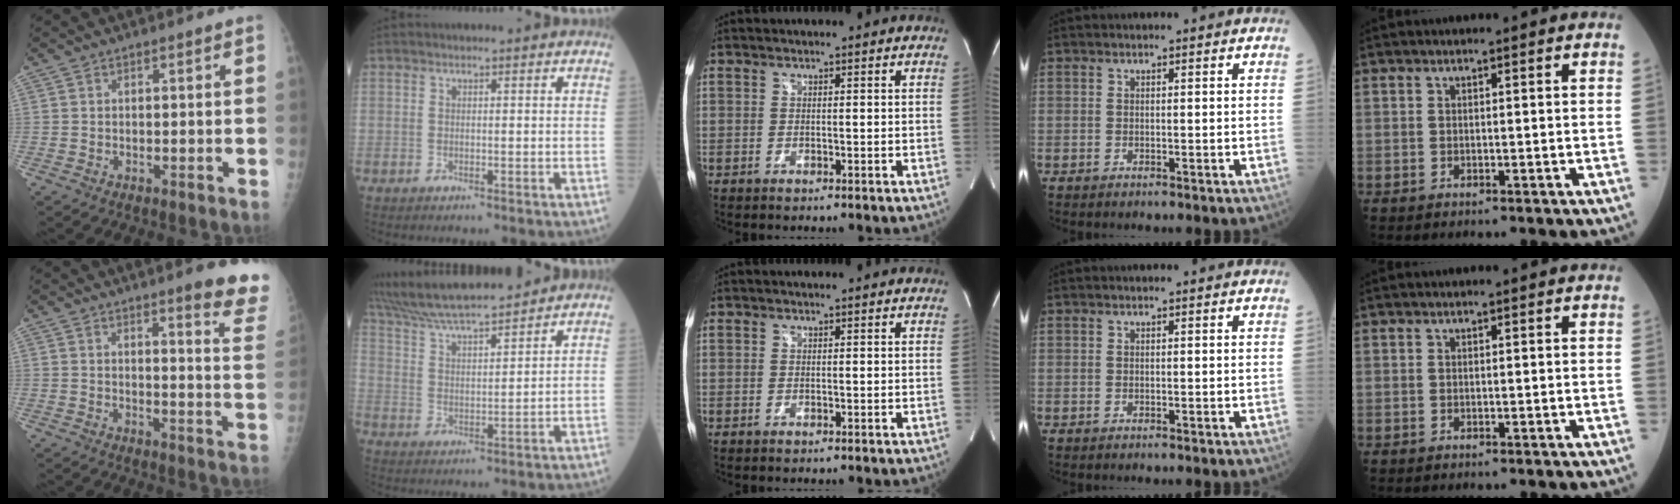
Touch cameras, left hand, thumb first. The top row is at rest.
{"thumb": {"total": 11.6, "force": [9.0, 1.3, 7.2], "torque": [-0.059, -0.056, 0.093]}, "index": {"total": 15.0, "force": [13.5, 1.2, 6.3], "torque": [-0.124, 0.022, 0.239]}, "middle": {"total": 1.8, "force": [-0.7, -1.1, -1.2], "torque": [0.019, -0.011, -0.011]}}